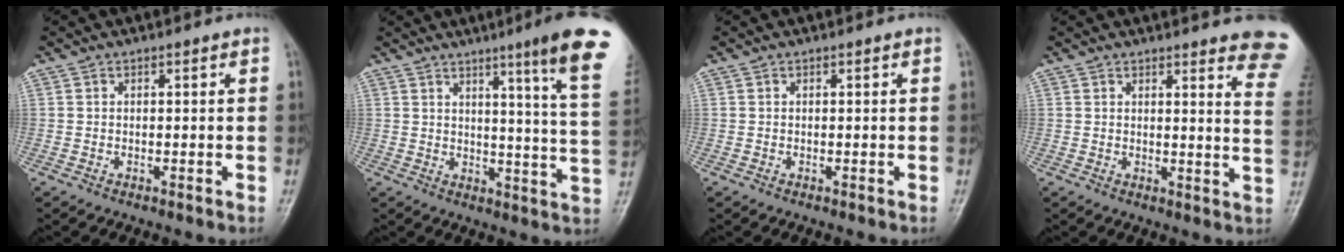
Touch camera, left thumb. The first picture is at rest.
{"total": 15.7, "force": [9.3, -0.2, 12.6], "torque": [-0.153, -0.058, 0.104]}
{"total": 0.0}
{"total": 13.4, "force": [11.5, 1.8, 6.7], "torque": [-0.044, -0.080, 0.106]}